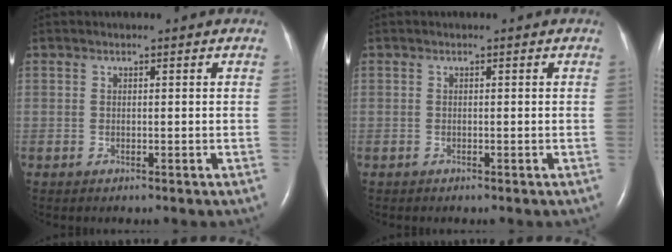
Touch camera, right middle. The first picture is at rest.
{"total": 0.0}